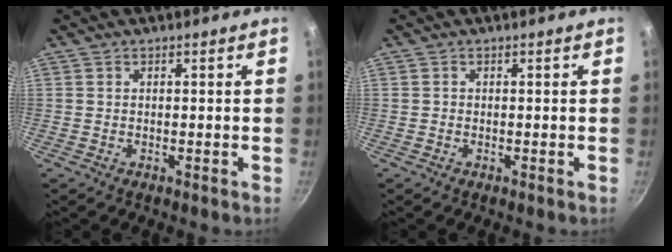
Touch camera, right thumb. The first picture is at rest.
{"total": 0.0}